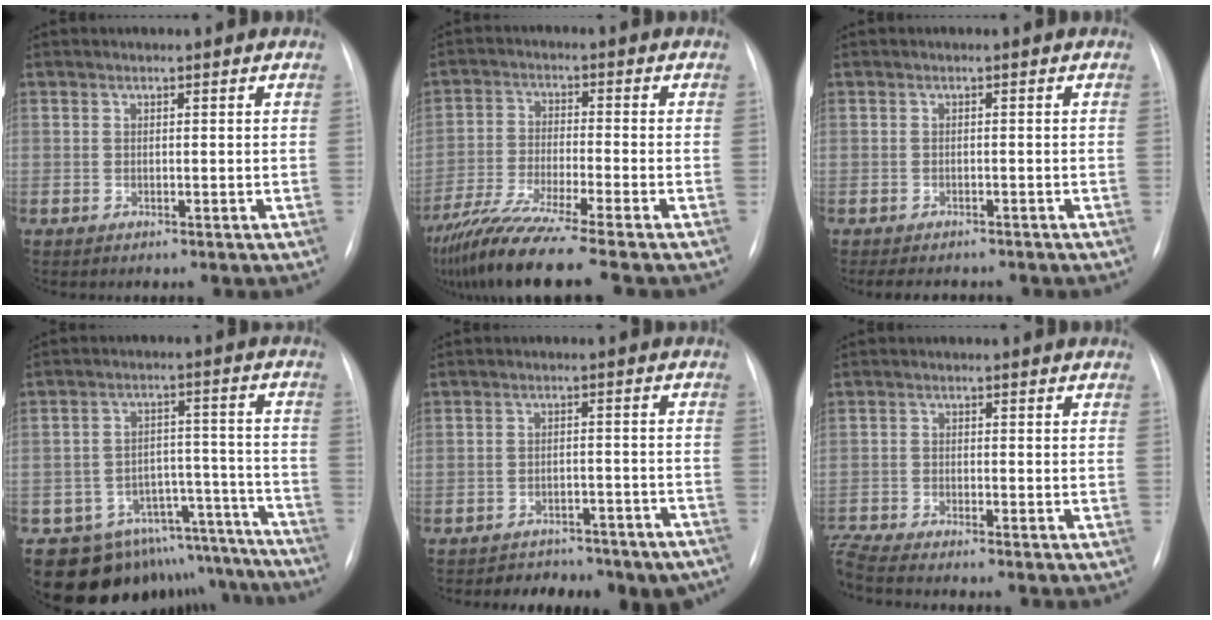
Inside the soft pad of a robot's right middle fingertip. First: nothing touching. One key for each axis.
{"total": 13.1, "fx": -10.5, "fy": -1.1, "fz": 7.7, "tx": -0.140, "ty": -0.043, "tz": -0.179}
{"total": 6.6, "fx": -5.7, "fy": 2.3, "fz": 2.6, "tx": -0.033, "ty": 0.000, "tz": -0.072}
{"total": 17.4, "fx": -15.7, "fy": 7.2, "fz": 2.2, "tx": -0.012, "ty": 0.069, "tz": -0.201}
{"total": 16.2, "fx": -14.1, "fy": 6.4, "fz": 4.6, "tx": -0.063, "ty": 0.022, "tz": -0.163}
{"total": 5.0, "fx": -4.7, "fy": -1.0, "fz": 1.6, "tx": -0.043, "ty": -0.012, "tz": -0.089}